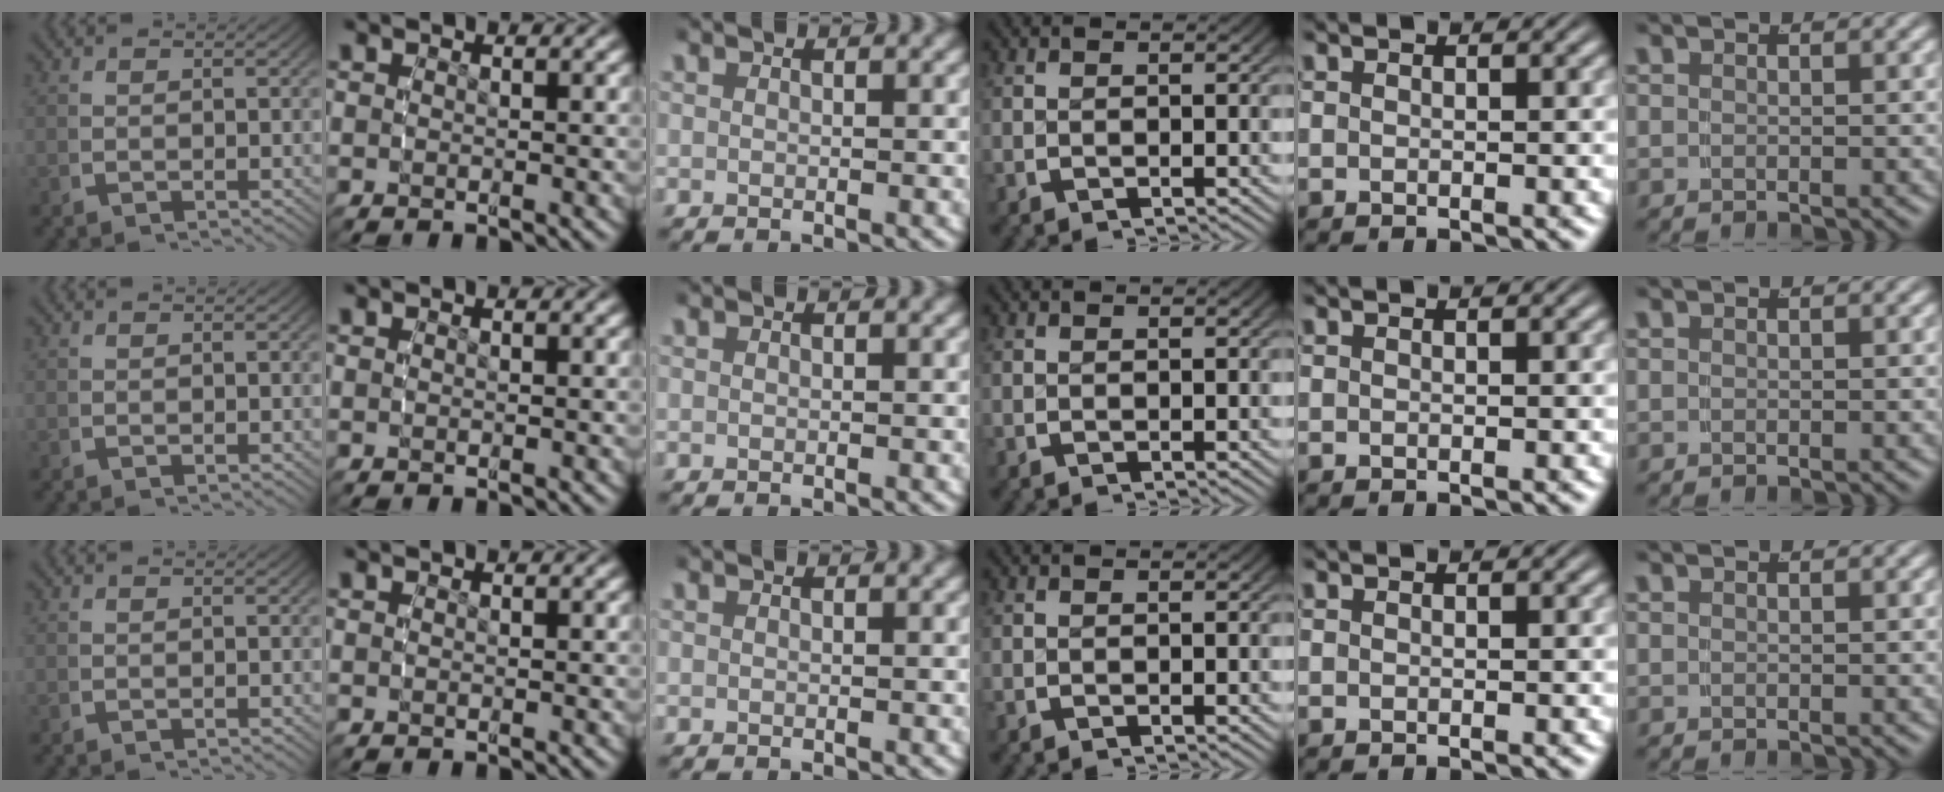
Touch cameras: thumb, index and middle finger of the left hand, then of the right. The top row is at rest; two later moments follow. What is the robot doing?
{"motion": "reach", "object": "shirt"}